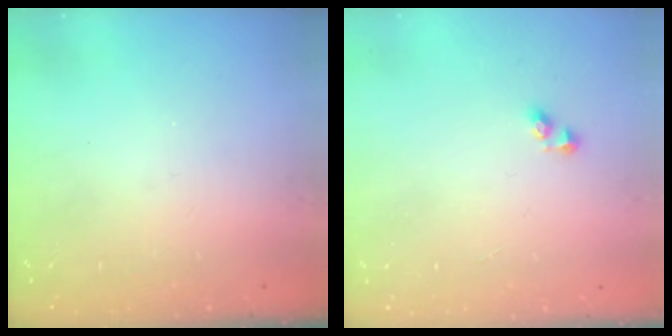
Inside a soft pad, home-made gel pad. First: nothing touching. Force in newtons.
{"total": 2.5, "press": 2.5, "slide": 0.2}